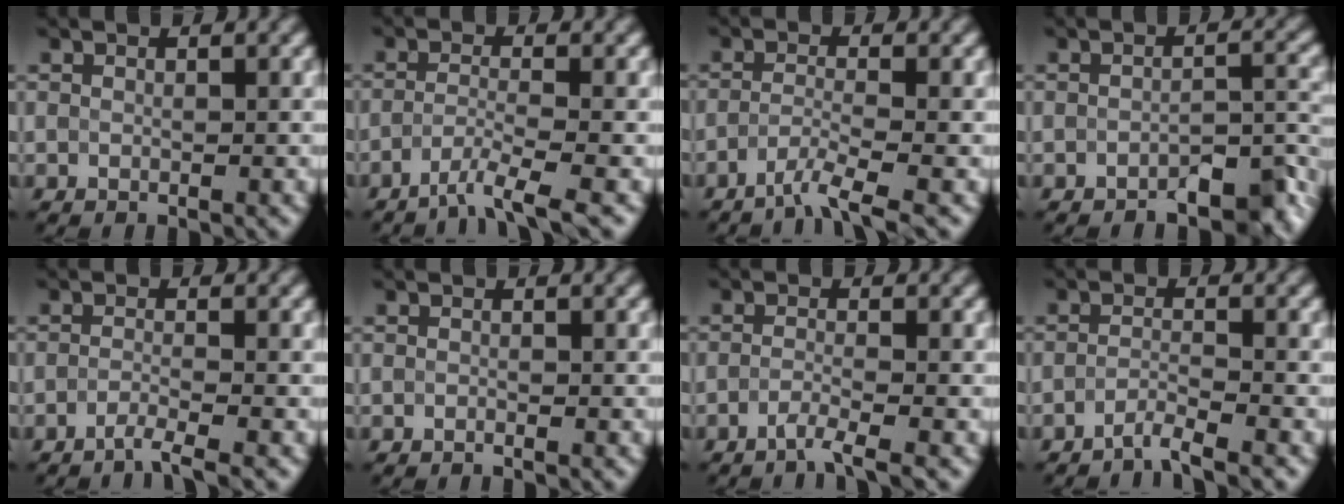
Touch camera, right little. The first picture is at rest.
{"total": 3.3, "force": [-2.9, 0.0, 1.6], "torque": [-0.030, -0.003, -0.063]}
{"total": 3.0, "force": [-2.6, -0.1, 1.3], "torque": [-0.027, -0.004, -0.059]}
{"total": 4.6, "force": [-4.0, 1.2, 1.9], "torque": [-0.025, 0.004, -0.056]}
{"total": 2.2, "force": [-2.1, -0.2, 0.4], "torque": [-0.004, -0.001, -0.050]}
{"total": 0.9, "force": [-0.9, 0.0, -0.1], "torque": [0.003, -0.008, -0.015]}
{"total": 2.2, "force": [-2.1, -0.2, 0.6], "torque": [-0.010, -0.001, -0.049]}
{"total": 2.4, "force": [-2.4, -0.3, 0.0], "torque": [0.002, 0.001, -0.052]}